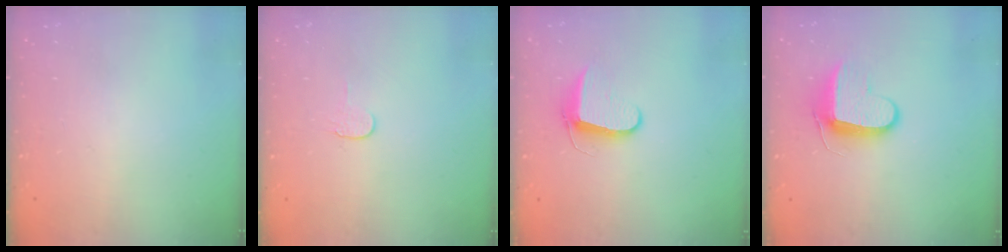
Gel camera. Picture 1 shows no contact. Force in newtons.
{"total": 4.0, "press": 3.9, "slide": 0.5}
{"total": 8.1, "press": 8.1, "slide": 0.9}
{"total": 9.2, "press": 9.2, "slide": 0.9}